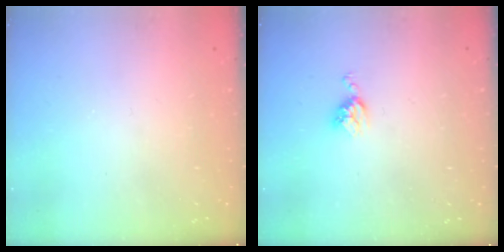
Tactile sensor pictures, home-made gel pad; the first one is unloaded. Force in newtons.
{"total": 5.5, "press": 5.5, "slide": 0.7}